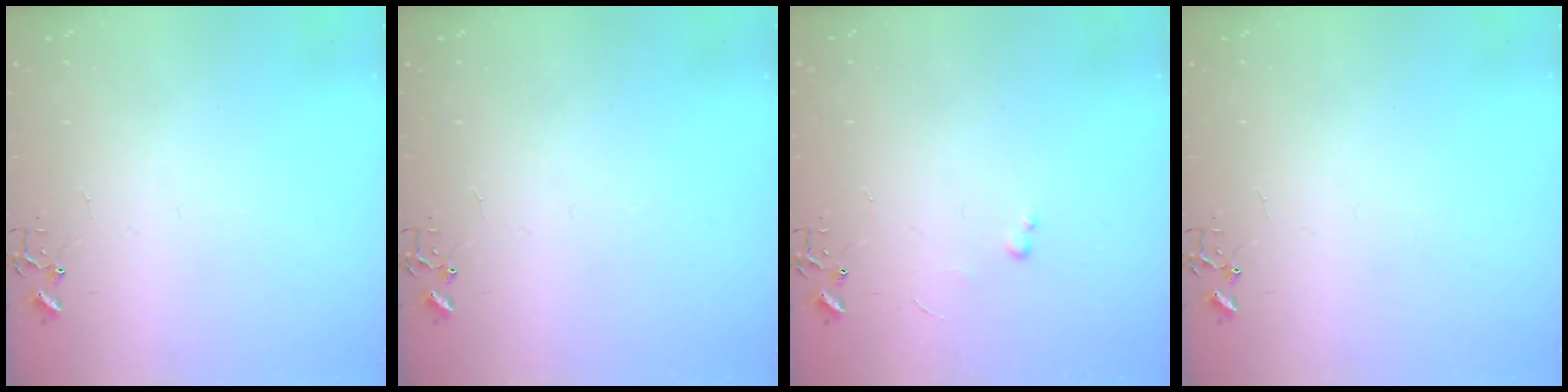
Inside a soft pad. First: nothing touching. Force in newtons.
{"total": 0.0}
{"total": 2.4, "press": 2.3, "slide": 0.4}
{"total": 0.0}